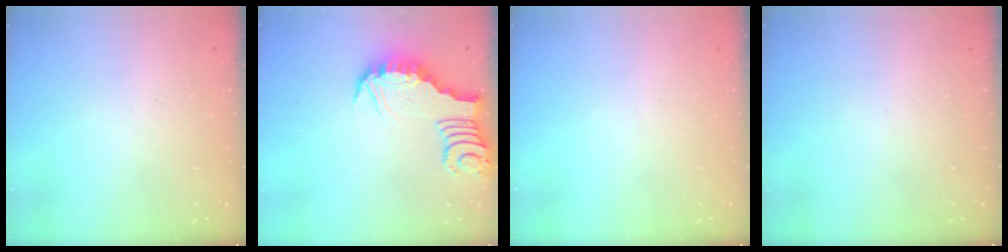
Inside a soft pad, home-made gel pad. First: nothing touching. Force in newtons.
{"total": 3.4, "press": 3.4, "slide": 0.1}
{"total": 0.0}
{"total": 0.0}